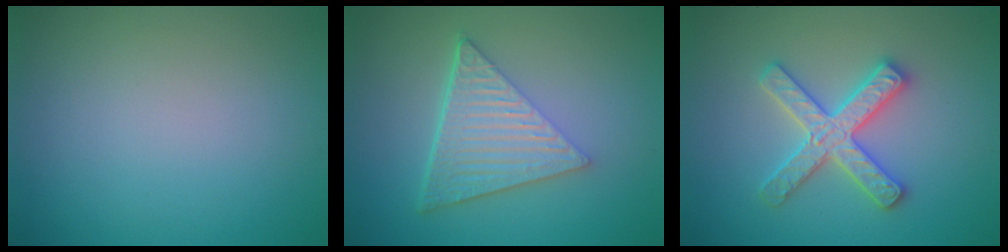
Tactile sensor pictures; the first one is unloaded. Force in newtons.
{"total": 6.7, "press": 4.4, "slide": 5.0}
{"total": 3.7, "press": 3.6, "slide": 0.6}